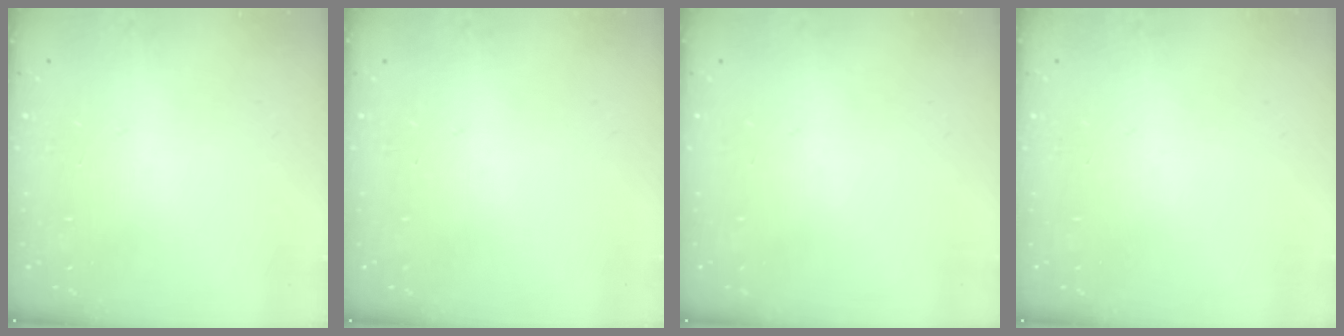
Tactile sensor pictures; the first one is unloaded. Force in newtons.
{"total": 0.0}
{"total": 0.0}
{"total": 0.0}